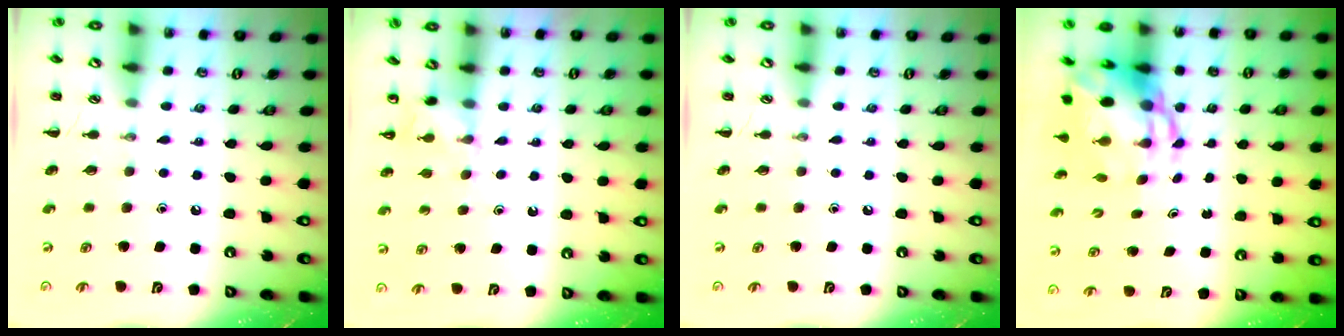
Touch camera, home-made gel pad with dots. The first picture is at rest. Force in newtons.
{"total": 5.3, "press": 5.1, "slide": 1.4}
{"total": 0.0}
{"total": 8.4, "press": 8.1, "slide": 2.2}